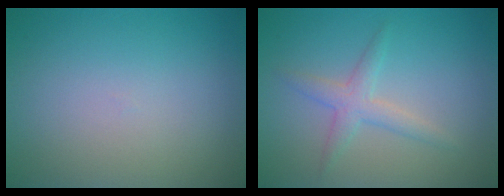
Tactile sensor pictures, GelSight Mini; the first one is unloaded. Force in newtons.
{"total": 2.2, "press": 2.2, "slide": 0.1}